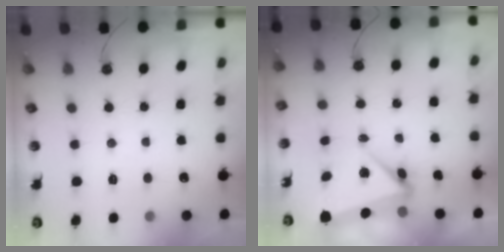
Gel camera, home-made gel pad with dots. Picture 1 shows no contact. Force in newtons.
{"total": 5.5, "press": 5.3, "slide": 1.7}